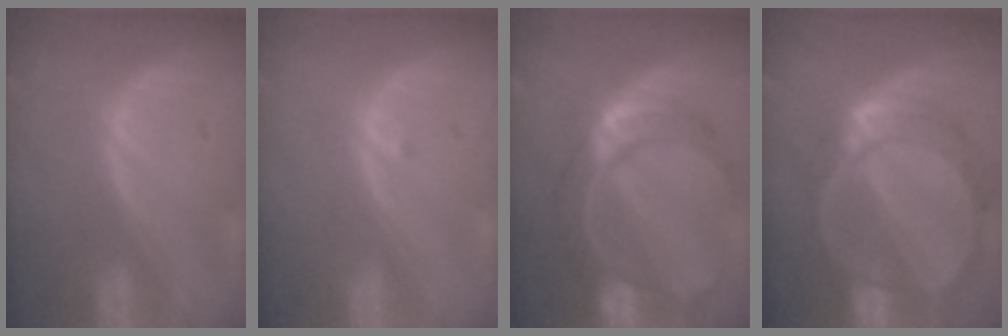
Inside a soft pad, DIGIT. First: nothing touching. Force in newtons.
{"total": 0.5, "press": 0.4, "slide": 0.3}
{"total": 9.5, "press": 9.5, "slide": 0.9}
{"total": 9.8, "press": 8.3, "slide": 5.1}